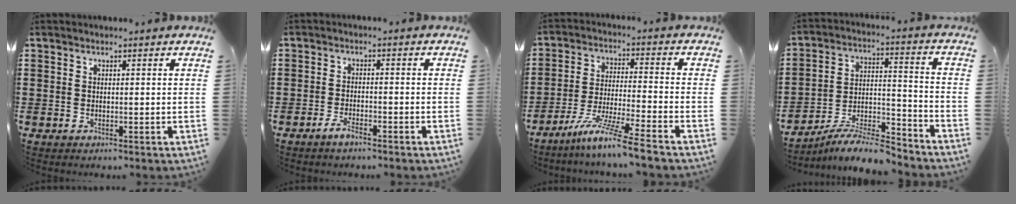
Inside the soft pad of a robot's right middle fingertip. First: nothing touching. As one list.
[{"total": 2.5, "force": [-1.9, 0.5, 1.6], "torque": [-0.028, 0.004, -0.035]}, {"total": 8.8, "force": [-7.2, -0.9, 5.0], "torque": [-0.097, -0.014, -0.140]}, {"total": 9.2, "force": [-8.5, 0.9, 3.4], "torque": [-0.050, 0.017, -0.162]}]